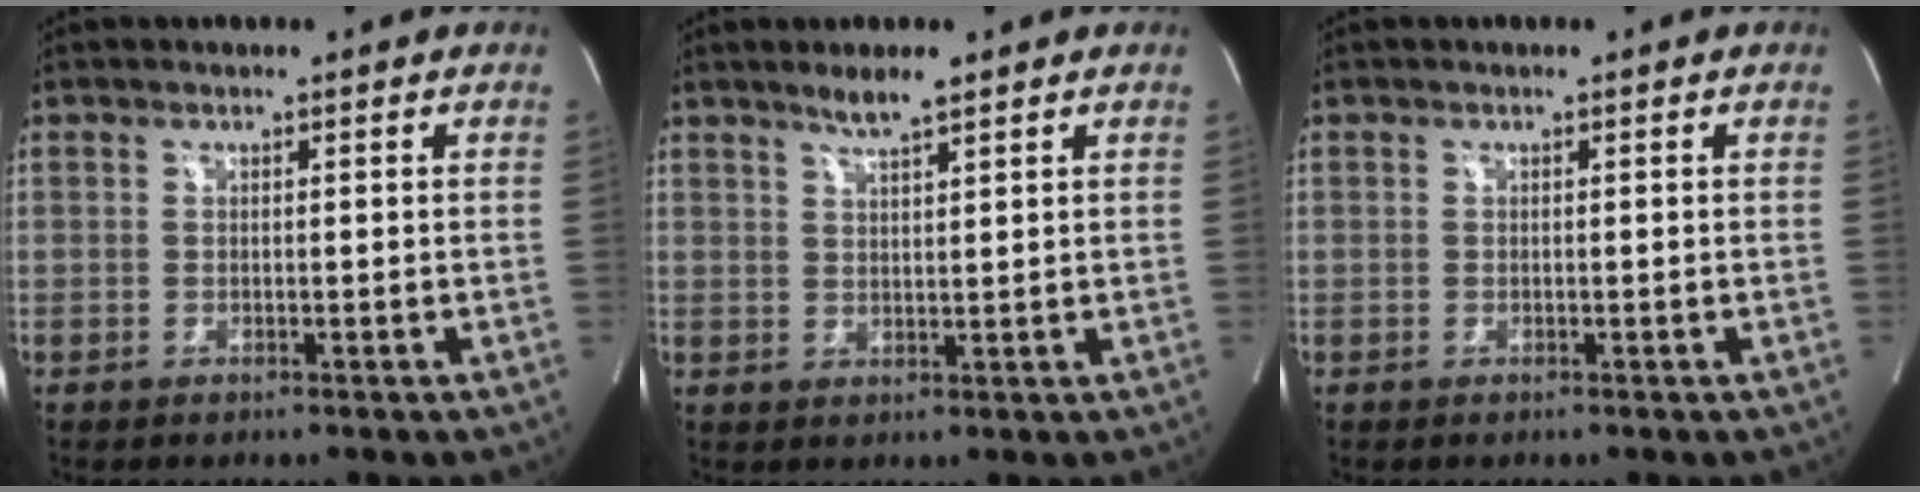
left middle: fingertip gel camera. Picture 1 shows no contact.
{"total": 3.3, "force": [2.6, 0.1, 2.0], "torque": [-0.044, 0.000, 0.050]}
{"total": 0.0}